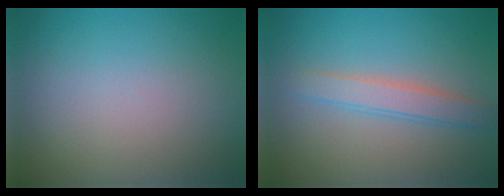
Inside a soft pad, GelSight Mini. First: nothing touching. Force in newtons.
{"total": 2.6, "press": 2.6, "slide": 0.0}